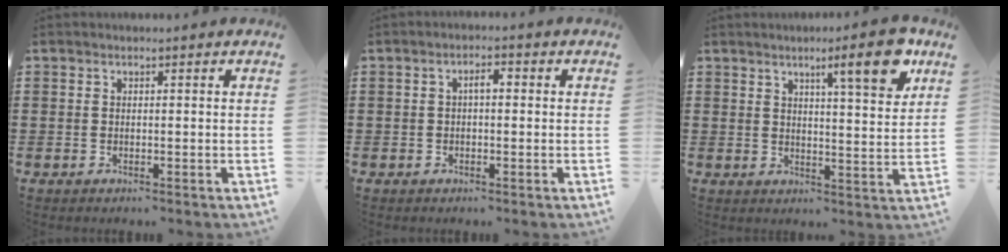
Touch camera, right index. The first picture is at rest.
{"total": 2.1, "force": [-0.1, 0.7, 1.9], "torque": [-0.037, 0.007, -0.004]}
{"total": 8.9, "force": [5.6, 1.3, 6.9], "torque": [-0.104, -0.015, 0.086]}